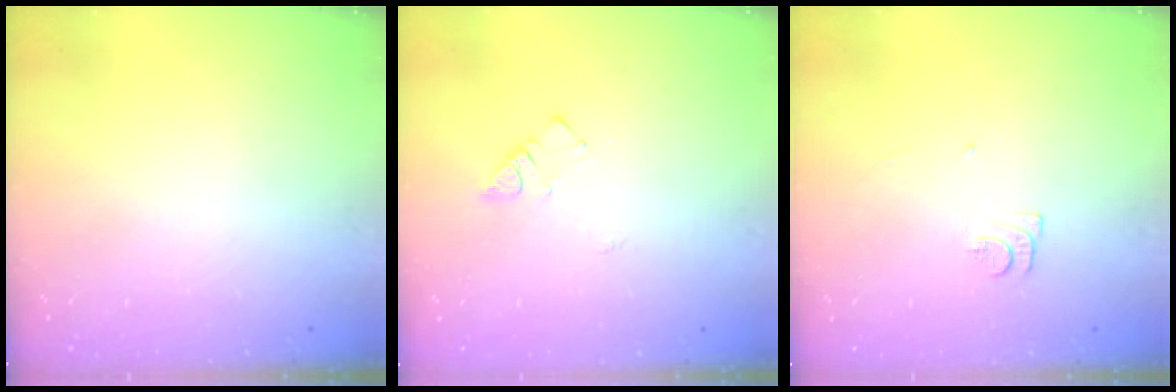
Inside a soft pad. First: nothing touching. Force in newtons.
{"total": 2.8, "press": 2.7, "slide": 0.4}
{"total": 5.9, "press": 5.9, "slide": 0.5}